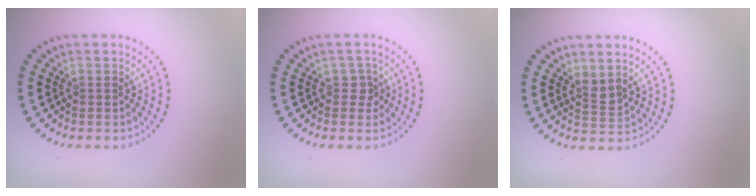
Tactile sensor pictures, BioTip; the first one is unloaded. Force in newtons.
{"total": 1.2, "press": 1.0, "slide": 0.7}
{"total": 1.7, "press": 1.3, "slide": 1.1}